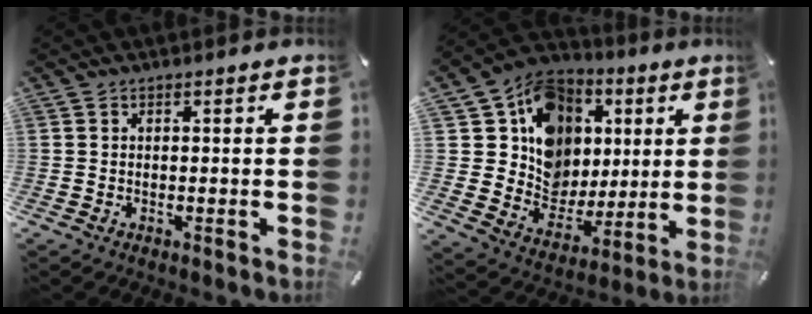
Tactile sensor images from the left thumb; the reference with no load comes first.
{"total": 14.9, "force": [3.8, 13.6, 4.9], "torque": [-0.074, -0.033, 0.088]}